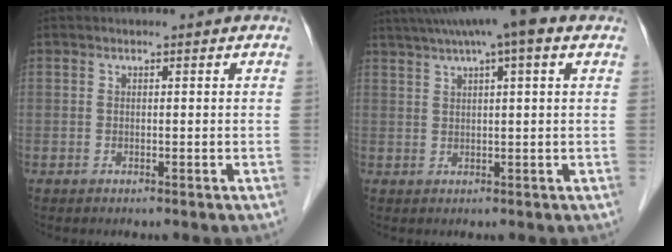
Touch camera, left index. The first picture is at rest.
{"total": 10.3, "force": [6.7, 0.9, 7.8], "torque": [-0.131, 0.040, 0.096]}